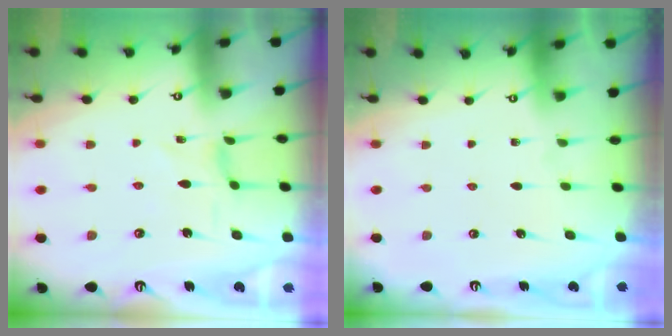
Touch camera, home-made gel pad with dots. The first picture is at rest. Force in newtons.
{"total": 0.0}